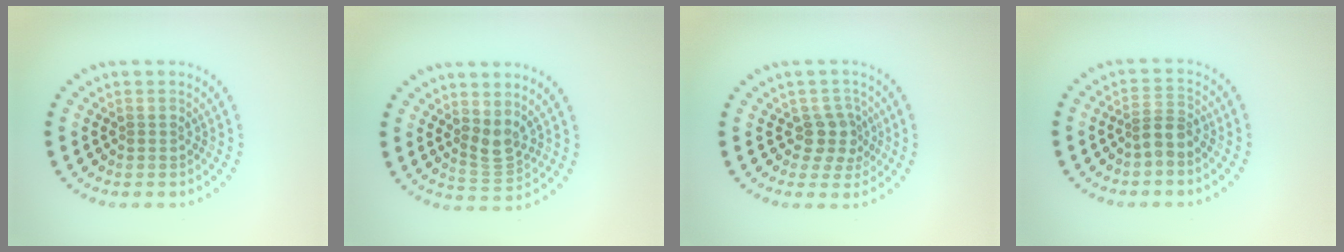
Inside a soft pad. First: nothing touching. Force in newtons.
{"total": 2.2, "press": 1.8, "slide": 1.4}
{"total": 2.4, "press": 1.9, "slide": 1.5}
{"total": 2.2, "press": 1.7, "slide": 1.3}